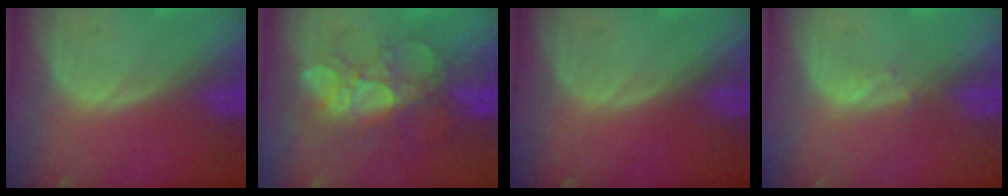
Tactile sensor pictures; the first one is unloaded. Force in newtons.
{"total": 8.7, "press": 8.3, "slide": 2.4}
{"total": 0.0}
{"total": 1.1, "press": 1.0, "slide": 0.4}